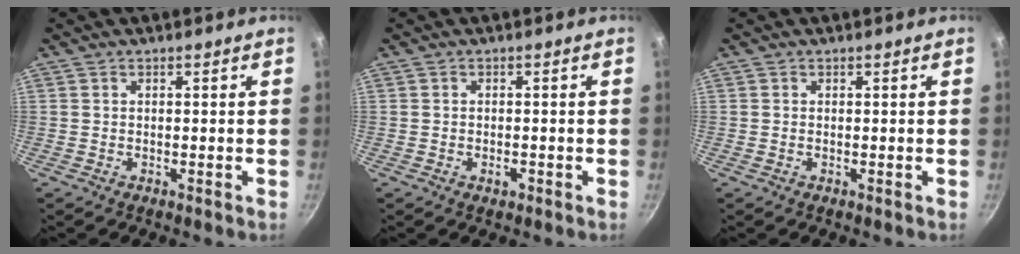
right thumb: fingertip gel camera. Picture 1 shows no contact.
{"total": 1.5, "force": [-0.7, 0.9, 1.0], "torque": [-0.012, 0.005, -0.011]}
{"total": 0.0}